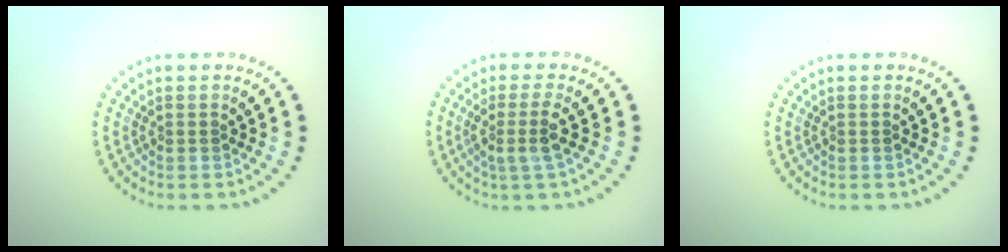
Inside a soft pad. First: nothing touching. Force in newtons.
{"total": 2.5, "press": 1.9, "slide": 1.5}
{"total": 0.0}